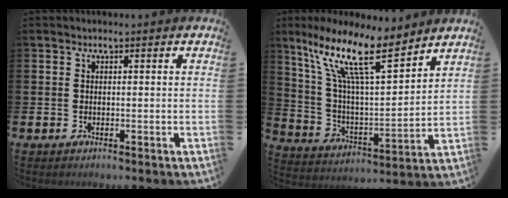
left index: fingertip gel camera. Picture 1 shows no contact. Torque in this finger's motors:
{"motor_torque": [1.23, -0.90, 1.05, 0.21]}